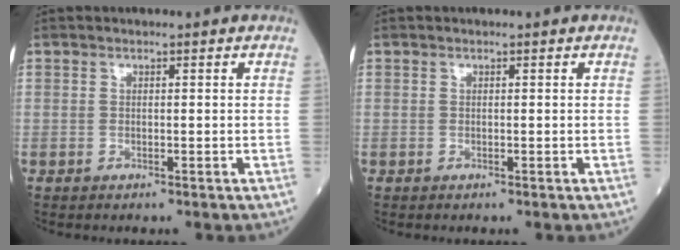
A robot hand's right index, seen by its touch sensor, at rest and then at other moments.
{"total": 0.0}